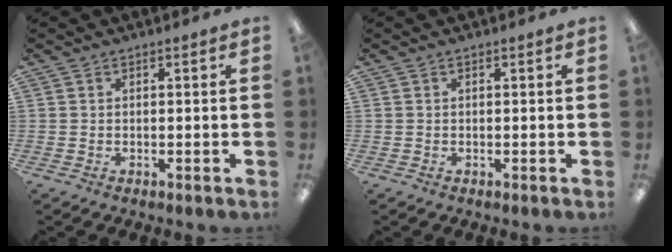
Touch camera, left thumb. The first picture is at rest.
{"total": 0.0}